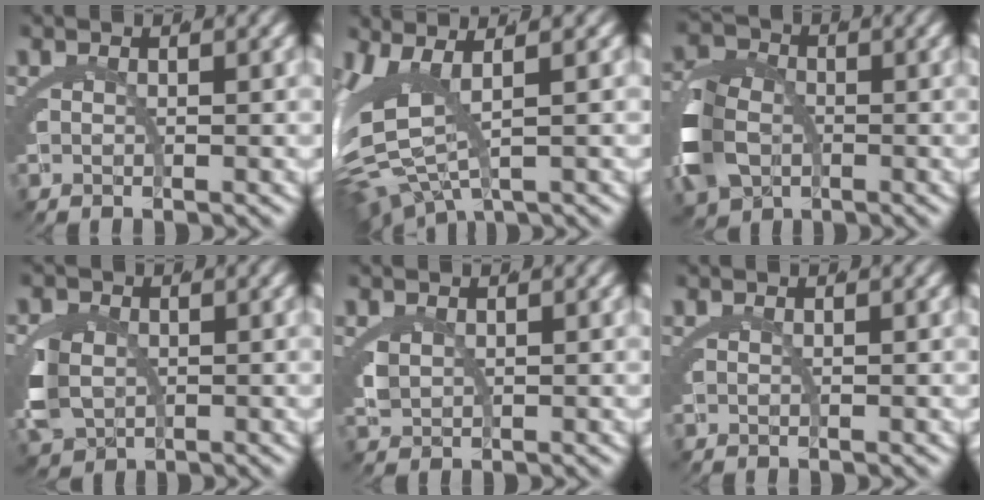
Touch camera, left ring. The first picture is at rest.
{"total": 9.3, "force": [-0.2, 6.6, 6.6], "torque": [-0.170, -0.034, 0.011]}
{"total": 5.8, "force": [-1.4, 4.5, 3.3], "torque": [-0.084, -0.029, -0.010]}
{"total": 3.7, "force": [-0.6, 2.6, 2.5], "torque": [-0.064, -0.024, 0.005]}
{"total": 1.2, "force": [0.3, 0.8, 0.9], "torque": [-0.032, -0.016, 0.019]}
{"total": 0.0}